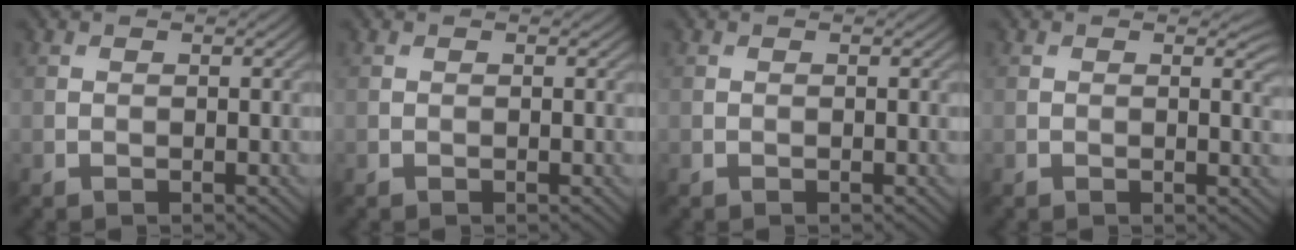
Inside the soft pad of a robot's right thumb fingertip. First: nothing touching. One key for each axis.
{"total": 0.0}
{"total": 0.0}
{"total": 1.5, "fx": 0.5, "fy": 0.5, "fz": 1.4, "tx": -0.017, "ty": -0.006, "tz": 0.006}